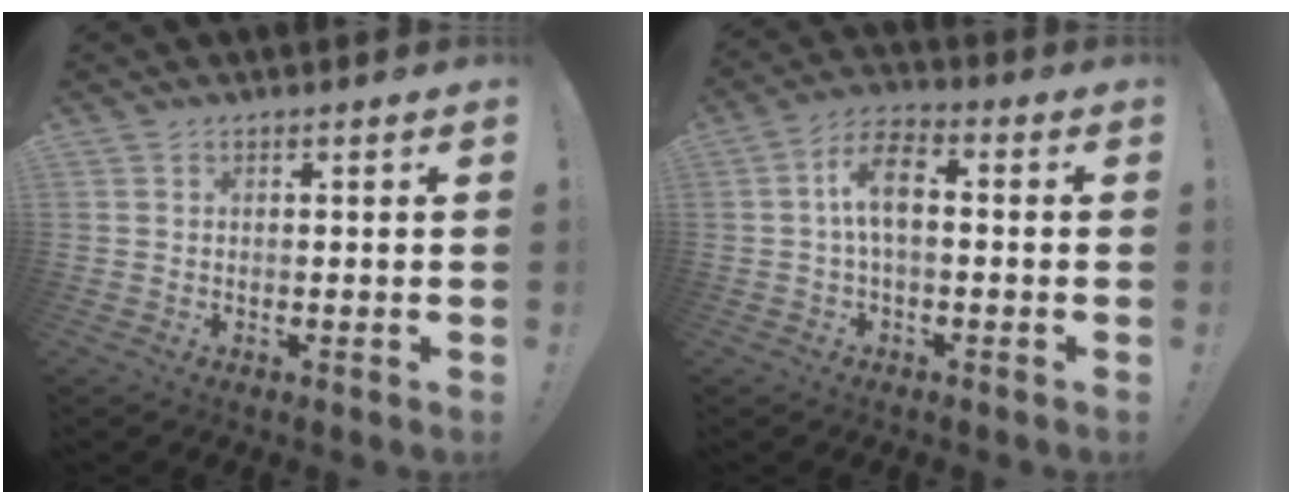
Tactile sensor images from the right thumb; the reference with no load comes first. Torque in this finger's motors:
{"motor_torque": [0.04, 0.58, 0.64, -0.54, 0.02]}